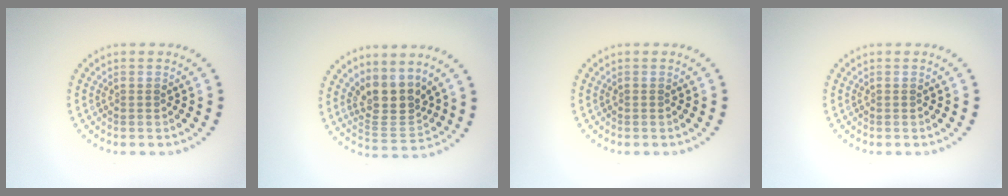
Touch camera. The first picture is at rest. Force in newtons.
{"total": 3.8, "press": 3.2, "slide": 2.1}
{"total": 0.0}
{"total": 0.0}